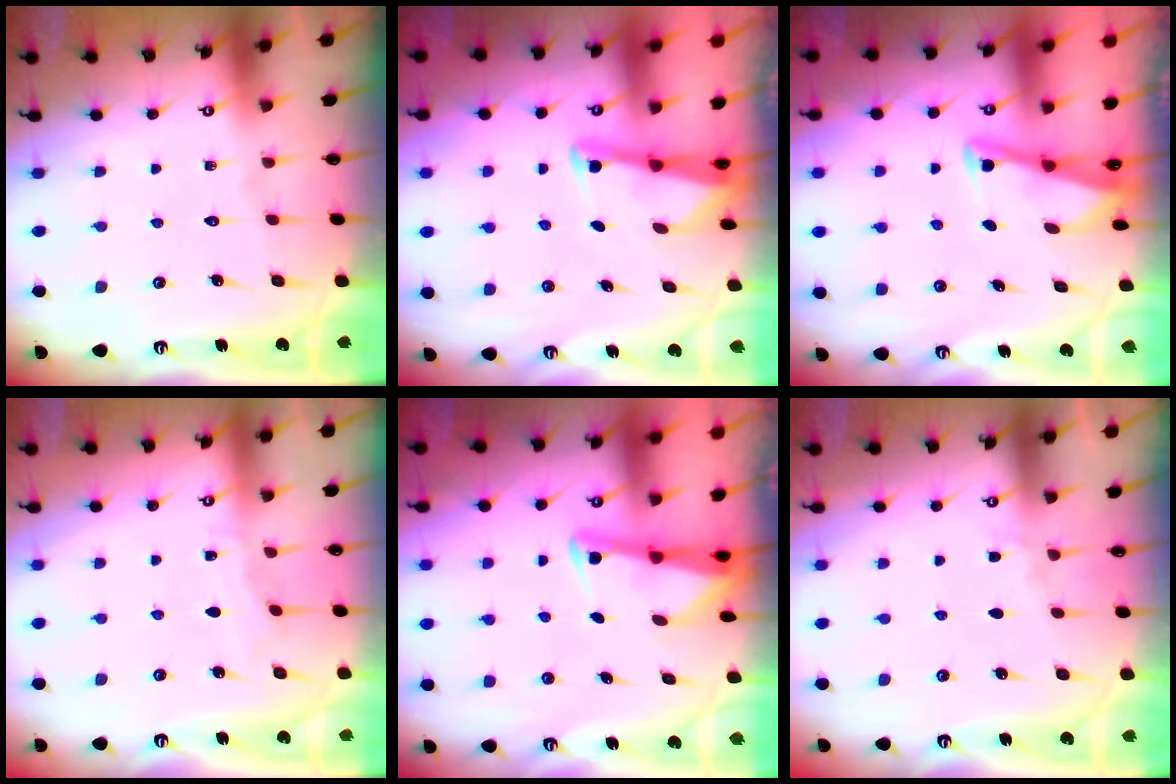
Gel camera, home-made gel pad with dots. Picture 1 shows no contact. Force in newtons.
{"total": 2.8, "press": 2.8, "slide": 0.2}
{"total": 2.9, "press": 2.9, "slide": 0.4}
{"total": 2.7, "press": 2.7, "slide": 0.4}
{"total": 3.3, "press": 3.3, "slide": 0.3}
{"total": 3.0, "press": 2.9, "slide": 0.4}